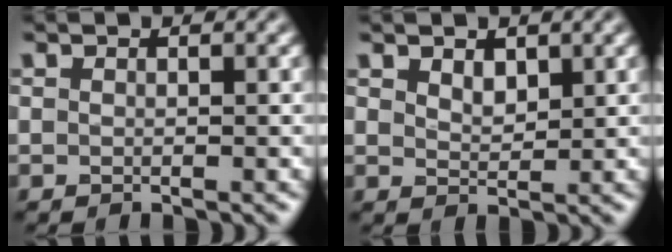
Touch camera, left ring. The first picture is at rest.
{"total": 1.6, "force": [1.1, 0.9, 0.9], "torque": [-0.017, -0.002, 0.025]}